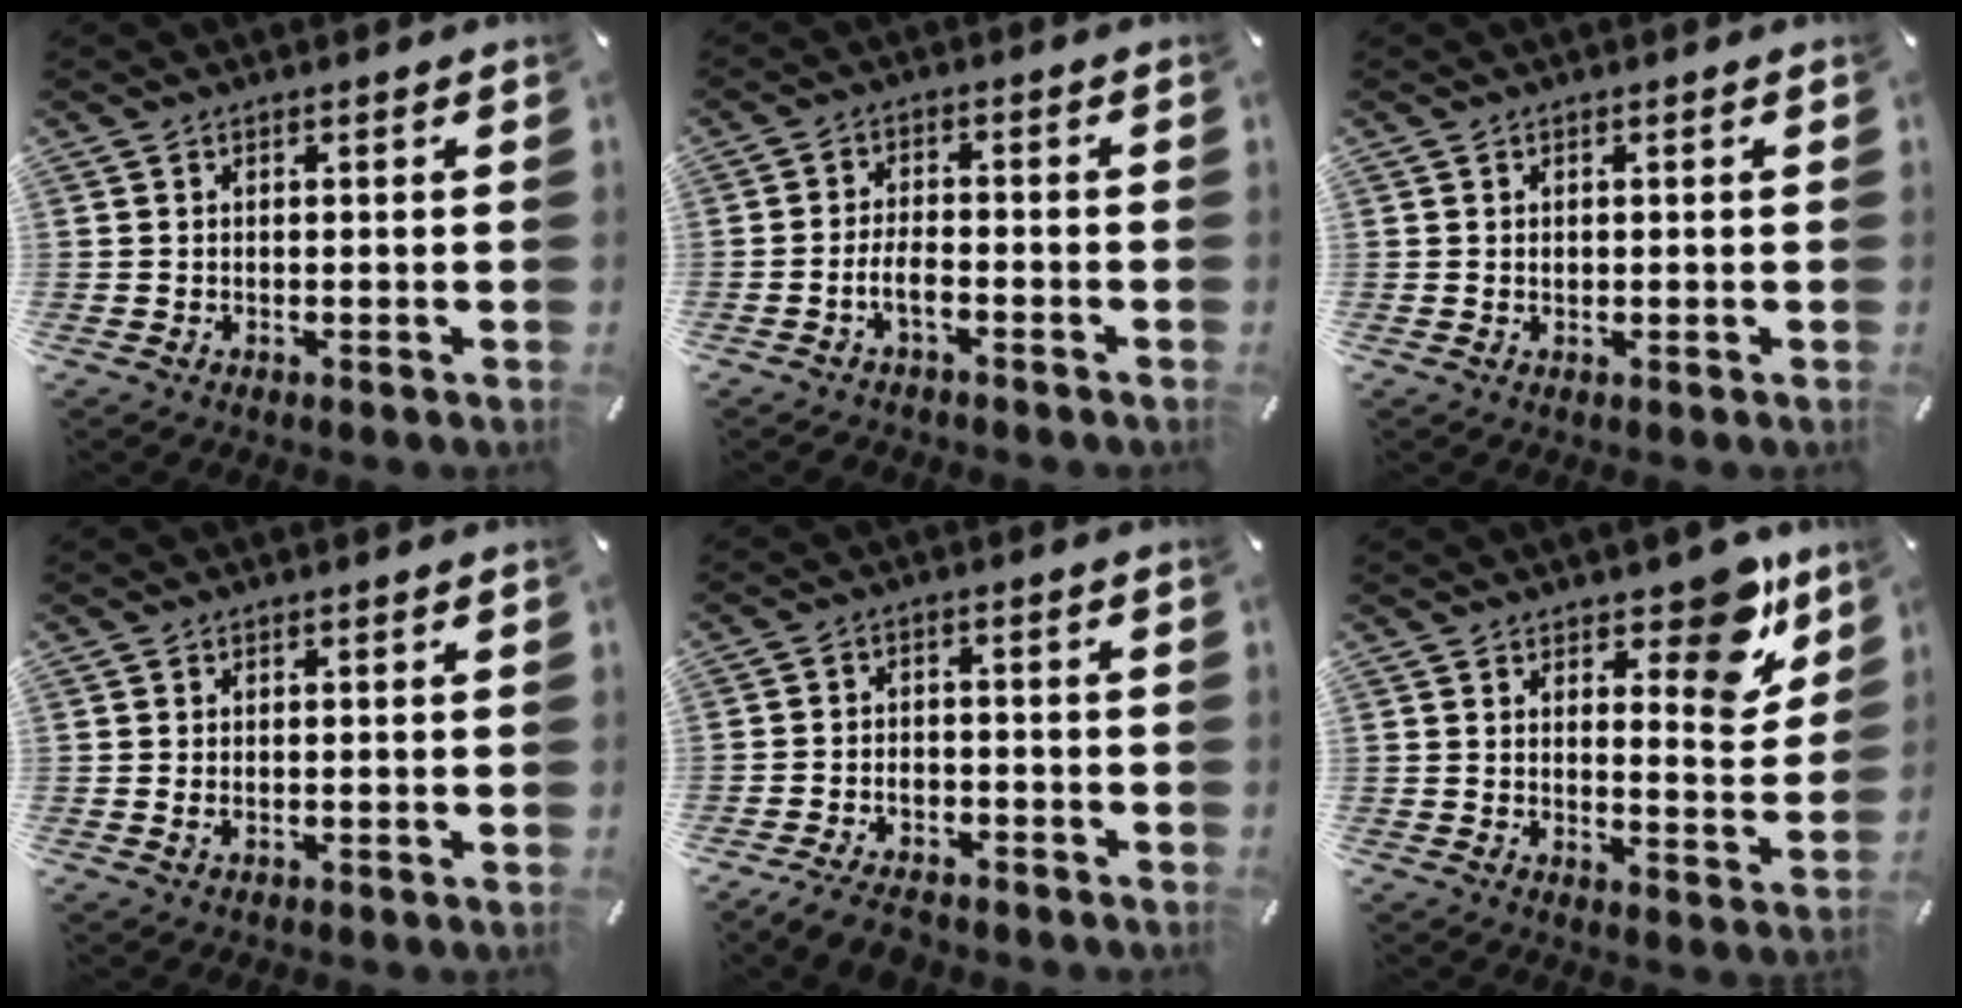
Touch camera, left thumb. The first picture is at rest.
{"total": 4.6, "force": [-2.5, 2.0, 3.4], "torque": [-0.068, 0.012, -0.048]}
{"total": 0.5, "force": [0.1, 0.5, 0.3], "torque": [-0.005, 0.002, 0.001]}
{"total": 1.0, "force": [0.1, 0.4, 0.9], "torque": [-0.010, -0.002, 0.000]}
{"total": 5.9, "force": [-4.7, 2.7, 2.4], "torque": [-0.044, 0.022, -0.088]}
{"total": 11.7, "force": [8.3, 5.2, 6.3], "torque": [-0.052, -0.075, 0.140]}